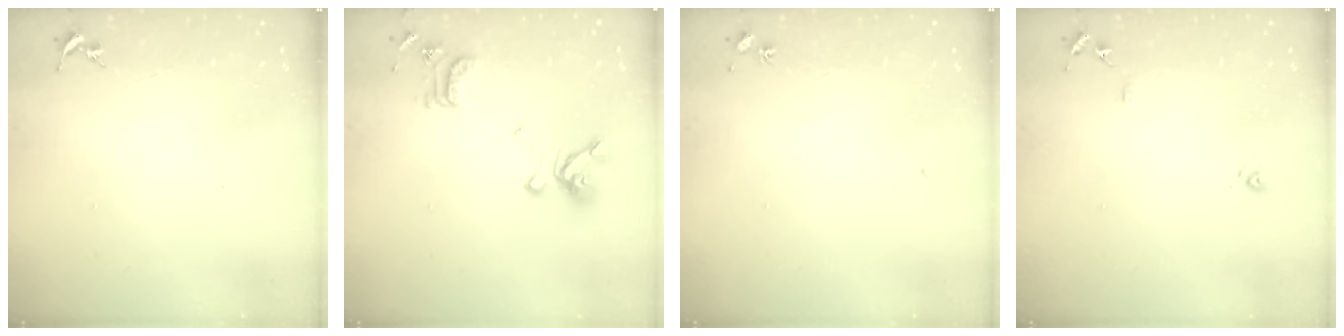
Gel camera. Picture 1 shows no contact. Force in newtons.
{"total": 15.5, "press": 15.4, "slide": 1.5}
{"total": 4.4, "press": 4.4, "slide": 0.5}
{"total": 8.3, "press": 8.3, "slide": 0.7}